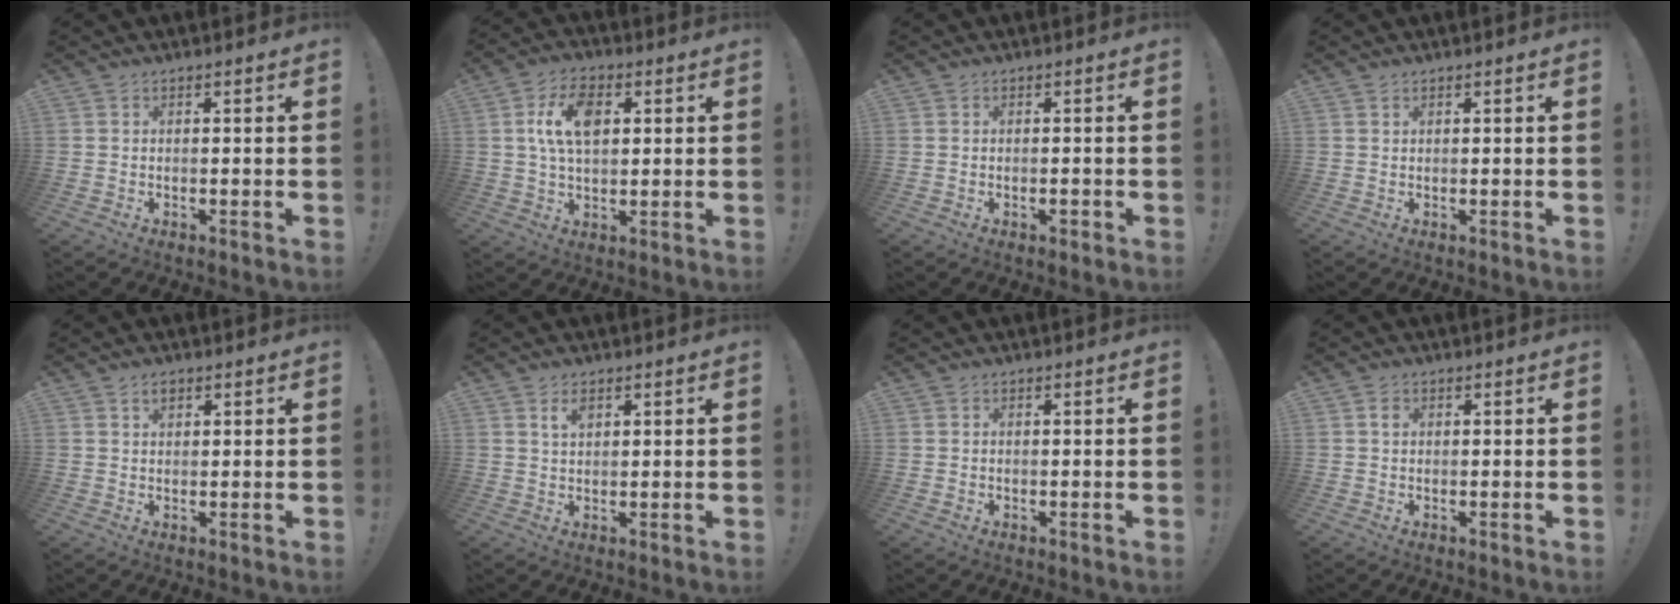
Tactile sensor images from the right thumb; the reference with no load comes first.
{"total": 11.6, "force": [2.7, 7.0, 8.8], "torque": [-0.146, 0.009, 0.049]}
{"total": 0.8, "force": [-0.5, 0.4, 0.4], "torque": [0.005, -0.002, -0.010]}
{"total": 0.7, "force": [0.6, 0.3, 0.2], "torque": [-0.001, -0.002, 0.011]}
{"total": 2.0, "force": [1.2, 1.1, 1.1], "torque": [-0.012, -0.001, 0.019]}
{"total": 2.9, "force": [1.5, 1.5, 1.9], "torque": [-0.021, -0.006, 0.023]}
{"total": 0.5, "force": [0.1, 0.5, -0.1], "torque": [0.003, 0.002, 0.001]}
{"total": 1.3, "force": [0.2, 1.1, 0.7], "torque": [0.001, -0.001, 0.001]}